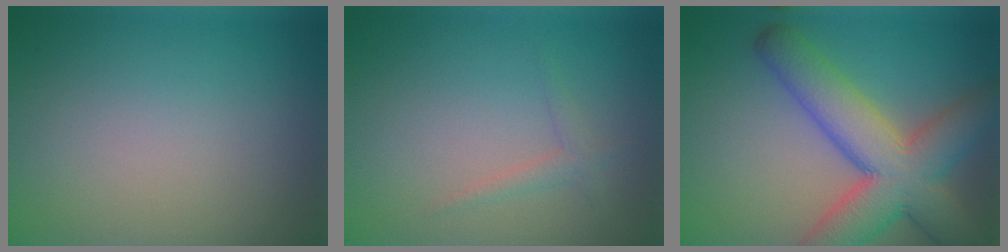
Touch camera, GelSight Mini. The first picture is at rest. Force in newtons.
{"total": 1.2, "press": 1.2, "slide": 0.0}
{"total": 9.8, "press": 9.8, "slide": 0.5}